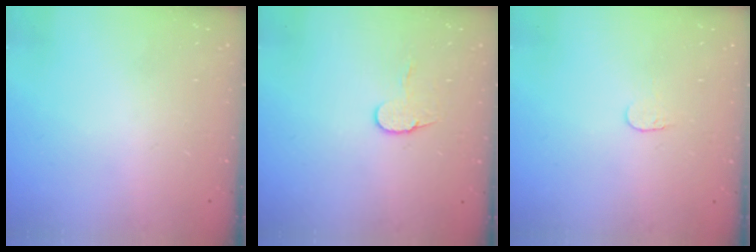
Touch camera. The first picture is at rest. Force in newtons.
{"total": 7.3, "press": 7.3, "slide": 0.4}
{"total": 3.8, "press": 3.8, "slide": 0.3}